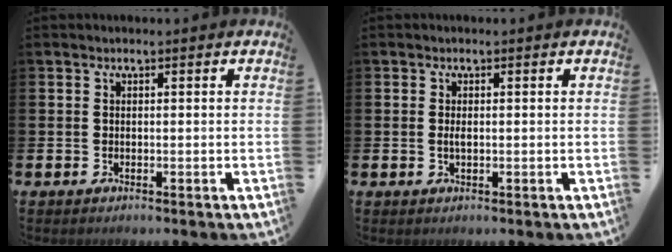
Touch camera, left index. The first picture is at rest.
{"total": 1.1, "force": [0.1, 0.4, 1.0], "torque": [-0.012, 0.000, -0.002]}